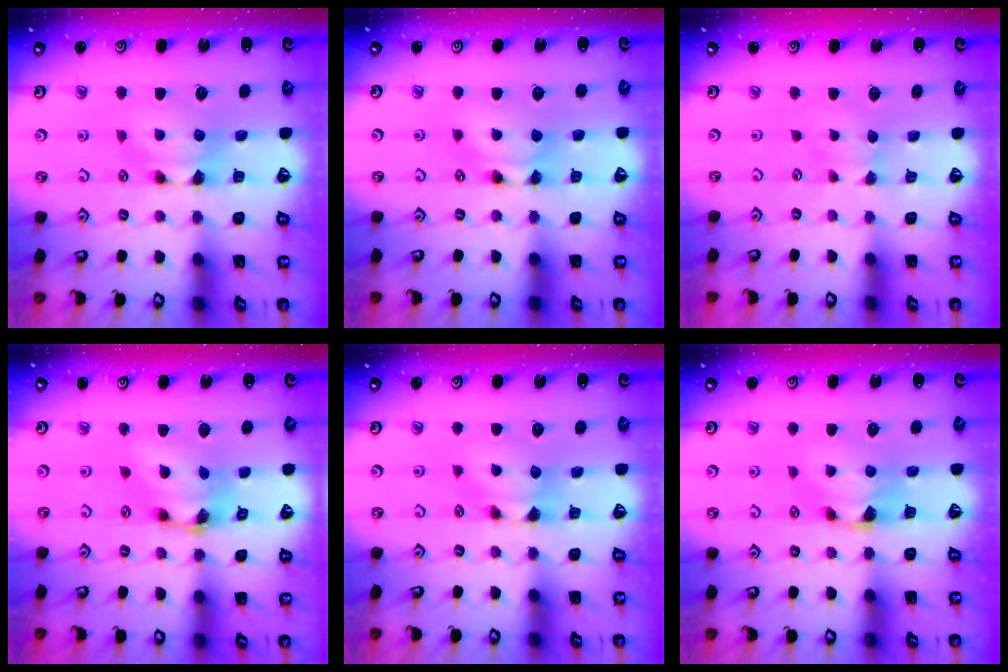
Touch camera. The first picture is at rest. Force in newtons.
{"total": 1.5, "press": 1.5, "slide": 0.1}
{"total": 2.6, "press": 2.6, "slide": 0.5}
{"total": 4.6, "press": 4.1, "slide": 2.0}
{"total": 0.6, "press": 0.3, "slide": 0.5}
{"total": 0.6, "press": 0.2, "slide": 0.5}